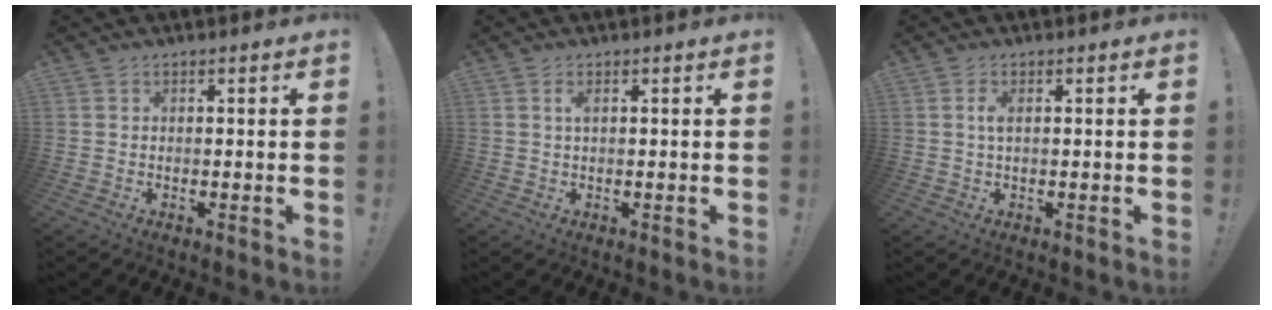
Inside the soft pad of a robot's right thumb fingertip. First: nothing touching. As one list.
[{"total": 1.3, "force": [0.3, 0.2, 1.3], "torque": [-0.019, 0.000, 0.001]}, {"total": 2.1, "force": [0.1, 0.6, 2.0], "torque": [-0.032, -0.001, -0.001]}]